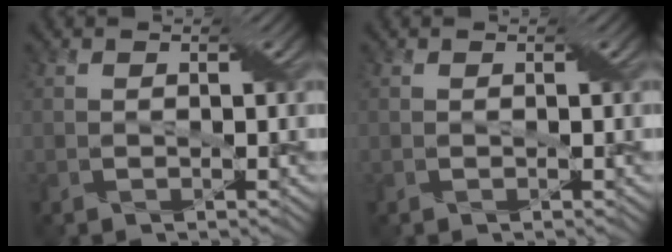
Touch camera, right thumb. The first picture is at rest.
{"total": 0.0}